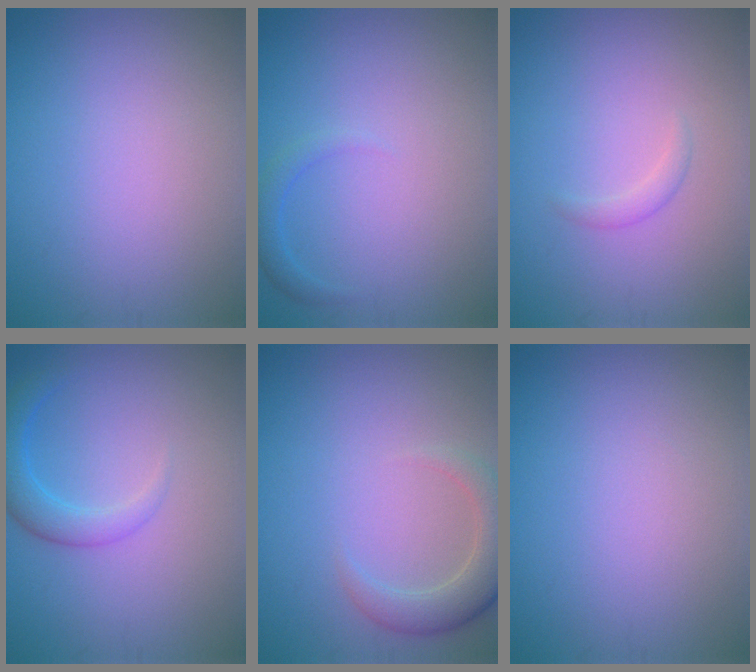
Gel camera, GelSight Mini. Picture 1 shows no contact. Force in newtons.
{"total": 1.2, "press": 1.2, "slide": 0.1}
{"total": 0.9, "press": 0.9, "slide": 0.0}
{"total": 2.7, "press": 2.7, "slide": 0.1}
{"total": 3.6, "press": 3.5, "slide": 0.5}
{"total": 0.0}